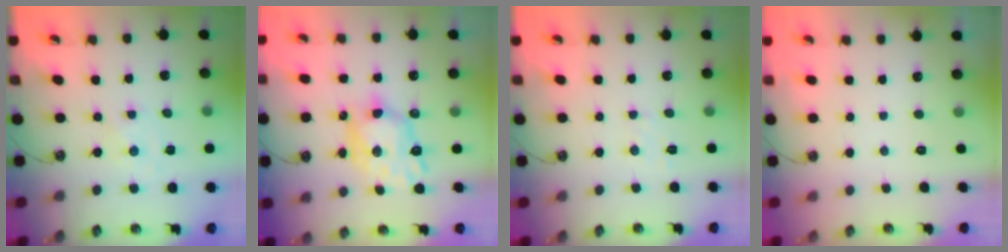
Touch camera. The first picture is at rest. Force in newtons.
{"total": 9.6, "press": 9.5, "slide": 0.9}
{"total": 4.2, "press": 4.2, "slide": 0.5}
{"total": 0.0}